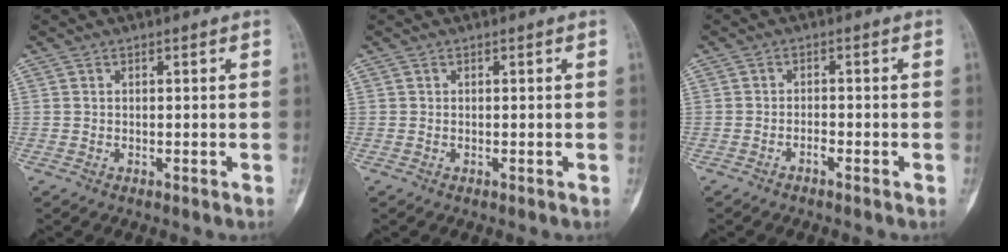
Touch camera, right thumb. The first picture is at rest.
{"total": 0.0}
{"total": 1.4, "force": [-1.1, 0.3, 0.8], "torque": [-0.013, 0.011, -0.021]}